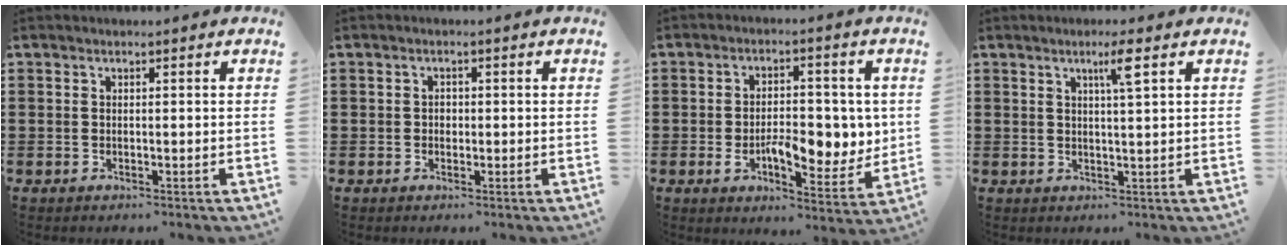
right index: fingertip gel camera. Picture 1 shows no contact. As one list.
[{"total": 1.0, "force": [-0.1, 0.8, 0.6], "torque": [-0.014, 0.002, -0.002]}, {"total": 9.0, "force": [-1.1, 4.8, 7.6], "torque": [-0.107, 0.000, -0.024]}, {"total": 3.4, "force": [1.8, -0.2, 2.8], "torque": [-0.052, -0.006, 0.026]}]